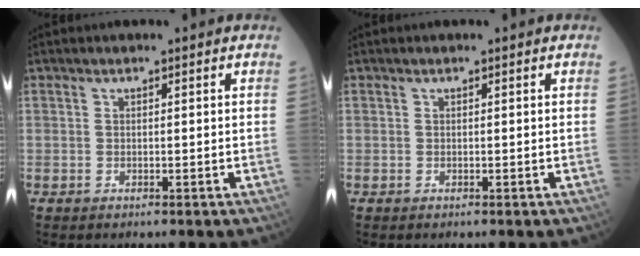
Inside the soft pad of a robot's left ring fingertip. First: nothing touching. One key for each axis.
{"total": 0.0}